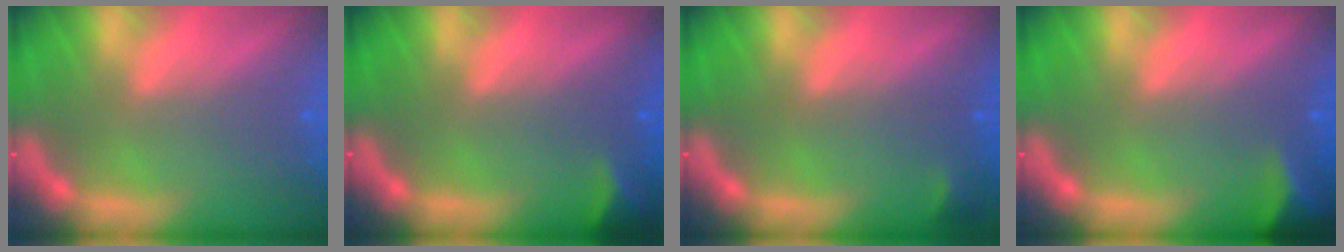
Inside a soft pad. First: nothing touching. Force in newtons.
{"total": 2.4}
{"total": 0.9}
{"total": 4.0}